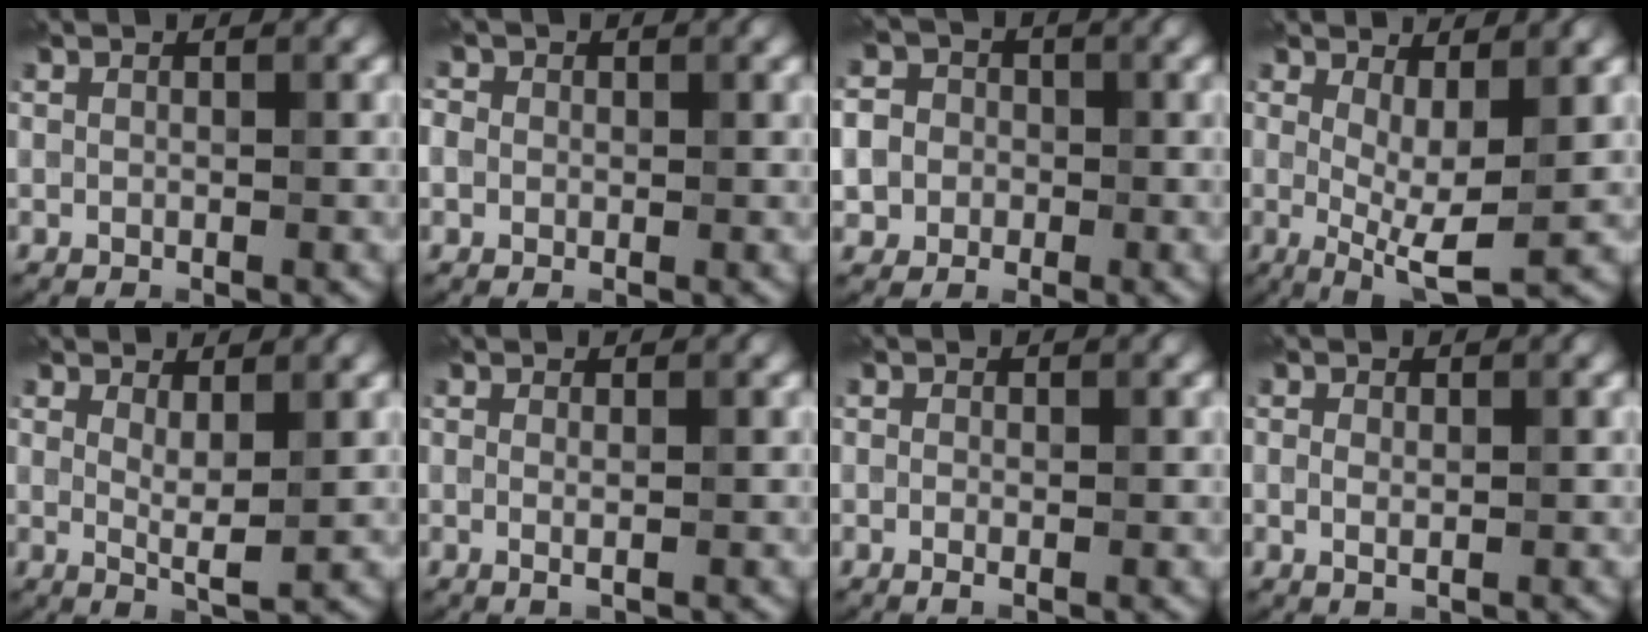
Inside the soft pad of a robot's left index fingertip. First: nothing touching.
{"total": 2.0, "force": [0.5, 1.8, 0.8], "torque": [-0.011, 0.010, -0.007]}
{"total": 8.3, "force": [-1.5, 7.7, 2.6], "torque": [-0.057, 0.002, -0.066]}
{"total": 5.1, "force": [0.4, 1.6, 4.9], "torque": [-0.087, -0.014, 0.008]}
{"total": 2.4, "force": [1.0, 0.6, 2.1], "torque": [-0.038, -0.010, 0.019]}
{"total": 0.9, "force": [0.0, 0.2, 0.8], "torque": [-0.012, -0.005, -0.001]}
{"total": 0.8, "force": [-0.1, 0.4, 0.7], "torque": [-0.013, -0.003, -0.003]}
{"total": 0.9, "force": [0.1, 0.5, 0.7], "torque": [-0.013, -0.002, 0.001]}